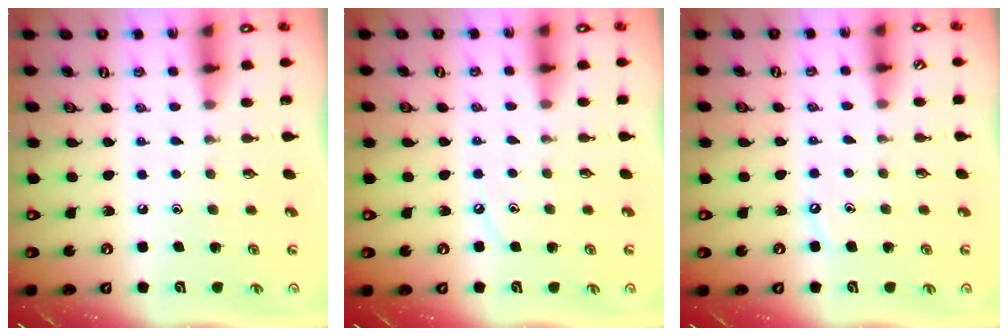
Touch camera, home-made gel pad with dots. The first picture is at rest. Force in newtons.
{"total": 3.1, "press": 3.1, "slide": 0.5}
{"total": 3.8, "press": 3.8, "slide": 0.5}